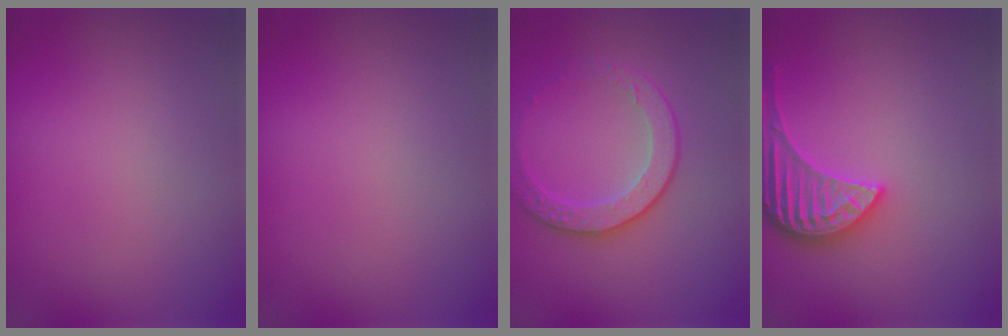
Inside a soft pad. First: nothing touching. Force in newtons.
{"total": 0.0}
{"total": 2.8, "press": 2.4, "slide": 1.4}
{"total": 3.8, "press": 3.6, "slide": 1.4}